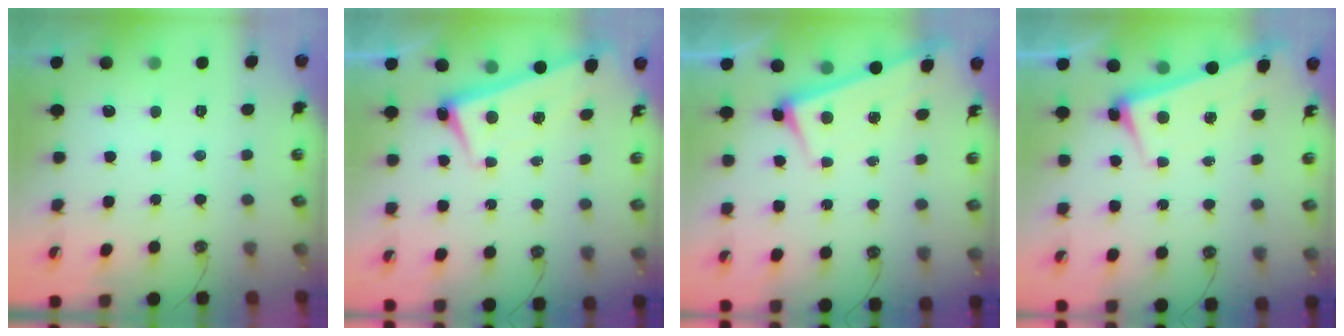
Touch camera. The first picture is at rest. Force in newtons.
{"total": 2.6, "press": 2.5, "slide": 0.8}
{"total": 2.9, "press": 2.9, "slide": 0.3}
{"total": 2.6, "press": 2.5, "slide": 0.7}